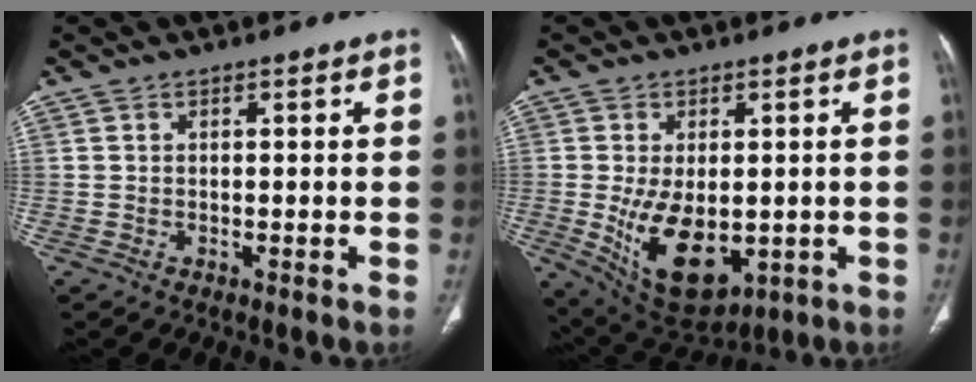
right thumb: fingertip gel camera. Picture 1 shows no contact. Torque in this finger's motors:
{"motor_torque": [0.30, 0.46, 0.46, 0.77, 0.36]}